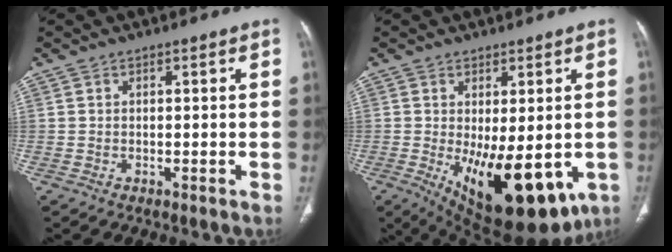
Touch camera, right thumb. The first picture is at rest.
{"total": 18.1, "force": [-5.2, 7.8, 15.5], "torque": [-0.201, -0.023, -0.051]}